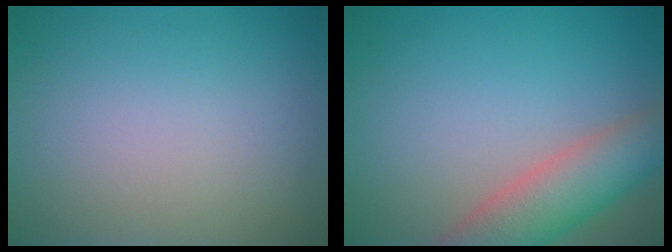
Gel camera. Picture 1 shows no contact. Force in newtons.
{"total": 6.1, "press": 6.1, "slide": 0.5}